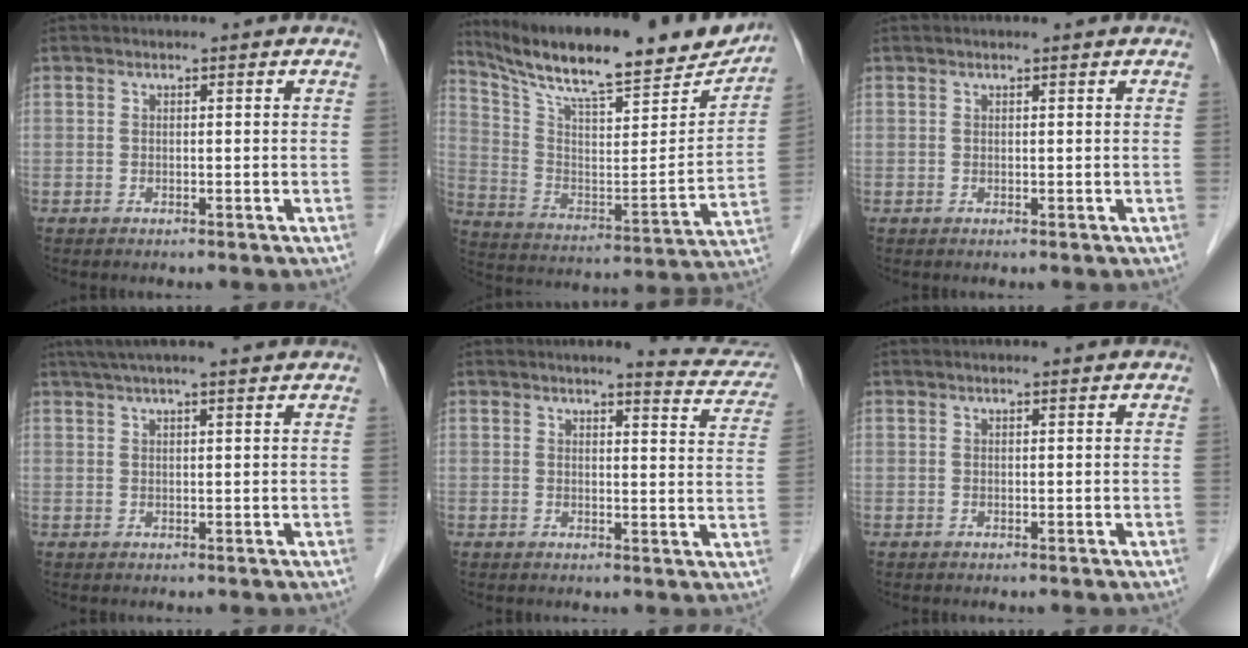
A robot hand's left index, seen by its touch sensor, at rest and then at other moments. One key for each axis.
{"total": 25.2, "fx": 21.3, "fy": 4.8, "fz": 12.7, "tx": -0.214, "ty": -0.021, "tz": 0.316}
{"total": 0.9, "fx": 0.8, "fy": -0.1, "fz": 0.5, "tx": -0.007, "ty": 0.009, "tz": 0.015}
{"total": 8.8, "fx": 7.4, "fy": -0.1, "fz": 4.7, "tx": -0.072, "ty": 0.029, "tz": 0.098}
{"total": 7.6, "fx": 7.2, "fy": 0.9, "fz": 2.3, "tx": -0.016, "ty": -0.025, "tz": 0.061}
{"total": 1.3, "fx": 1.1, "fy": -0.1, "fz": 0.7, "tx": -0.010, "ty": 0.010, "tz": 0.017}